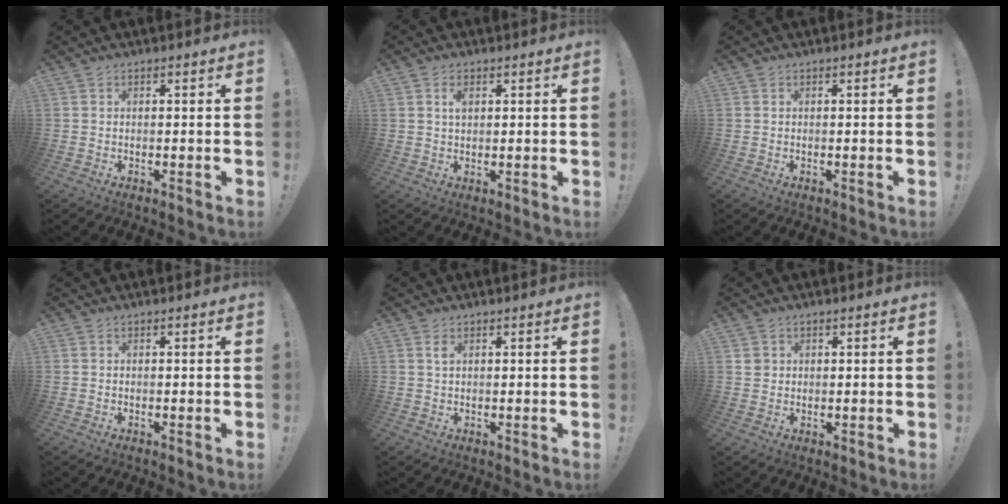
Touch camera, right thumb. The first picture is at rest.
{"total": 2.6, "force": [1.0, 1.5, 1.9], "torque": [-0.031, -0.001, 0.015]}
{"total": 0.0}
{"total": 0.0}
{"total": 1.6, "force": [0.7, 0.8, 1.2], "torque": [-0.018, 0.000, 0.011]}
{"total": 2.2, "force": [1.1, 1.8, 0.4], "torque": [0.006, -0.007, 0.020]}